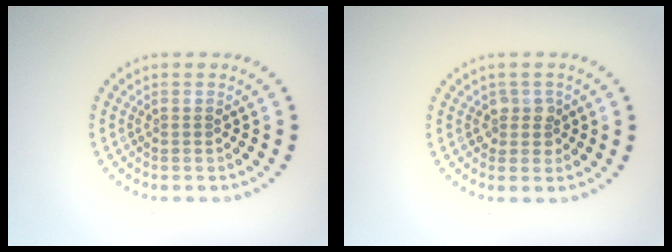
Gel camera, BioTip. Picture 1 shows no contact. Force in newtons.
{"total": 1.6, "press": 1.4, "slide": 0.6}